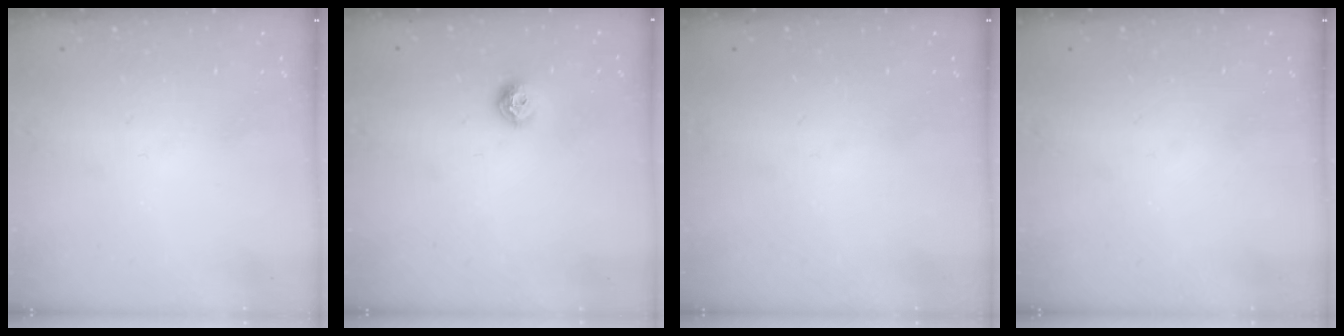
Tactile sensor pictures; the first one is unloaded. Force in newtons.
{"total": 7.0, "press": 6.9, "slide": 0.9}
{"total": 0.0}
{"total": 0.0}